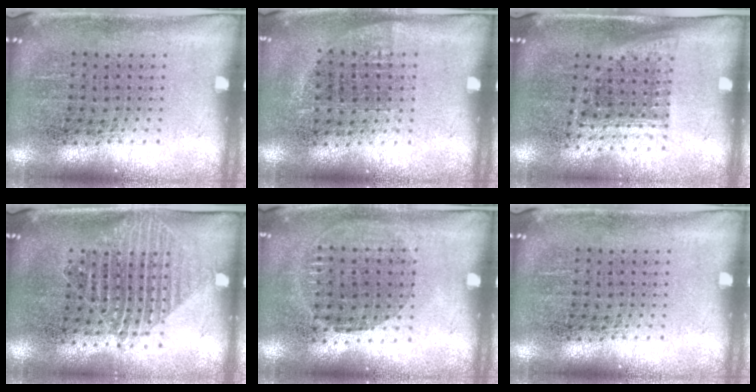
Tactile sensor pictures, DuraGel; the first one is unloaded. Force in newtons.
{"total": 0.7, "press": 0.6, "slide": 0.3}
{"total": 1.1, "press": 0.8, "slide": 0.8}
{"total": 1.5, "press": 1.3, "slide": 0.8}
{"total": 0.9, "press": 0.8, "slide": 0.4}
{"total": 0.0}